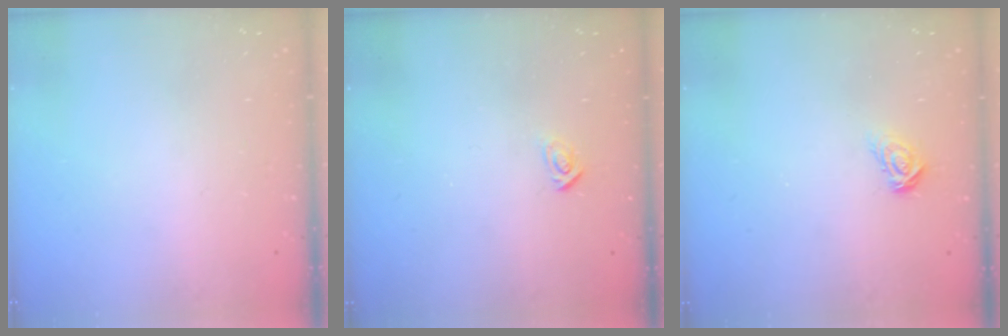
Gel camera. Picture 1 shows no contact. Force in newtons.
{"total": 2.9, "press": 2.9, "slide": 0.3}
{"total": 3.9, "press": 3.9, "slide": 0.4}